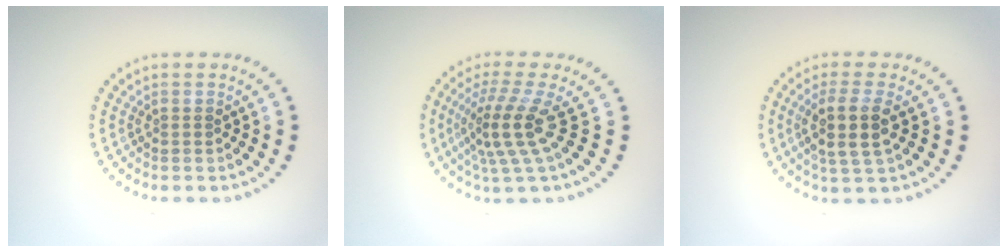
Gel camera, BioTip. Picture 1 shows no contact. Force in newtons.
{"total": 4.2, "press": 2.8, "slide": 3.1}
{"total": 3.6, "press": 3.2, "slide": 1.7}